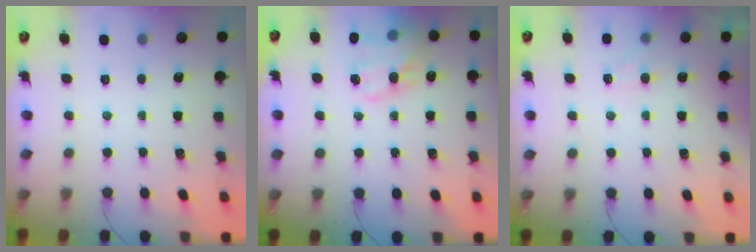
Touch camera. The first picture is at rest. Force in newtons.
{"total": 18.8, "press": 18.5, "slide": 3.5}
{"total": 6.5, "press": 6.2, "slide": 1.9}